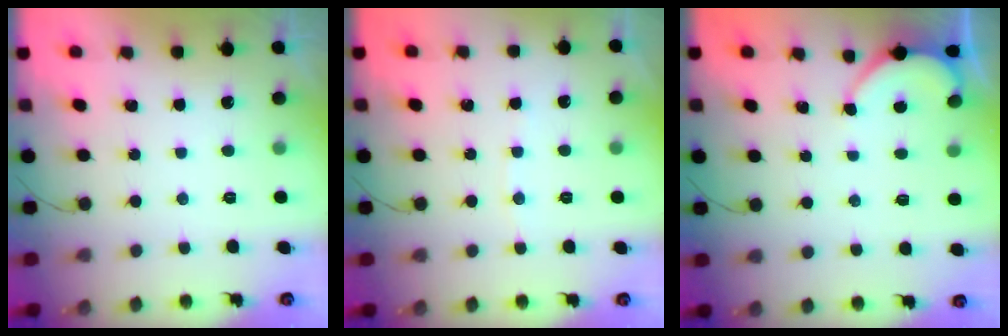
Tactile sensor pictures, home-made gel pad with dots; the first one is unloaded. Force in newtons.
{"total": 3.0, "press": 2.9, "slide": 0.4}
{"total": 2.3, "press": 2.3, "slide": 0.3}